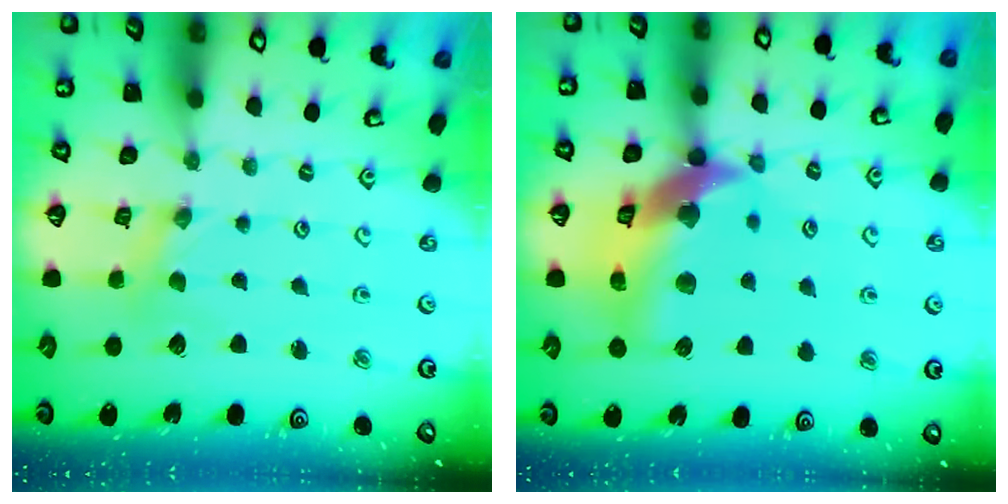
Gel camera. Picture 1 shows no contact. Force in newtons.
{"total": 19.5, "press": 19.3, "slide": 2.8}